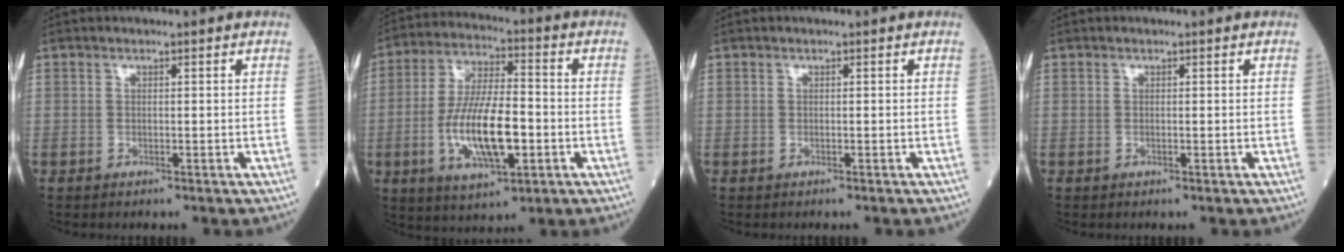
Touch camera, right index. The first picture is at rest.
{"total": 13.3, "force": [-3.2, 4.0, 12.3], "torque": [-0.243, -0.002, -0.054]}
{"total": 0.9, "force": [-0.8, -0.1, 0.4], "torque": [-0.003, 0.000, -0.009]}
{"total": 0.0}